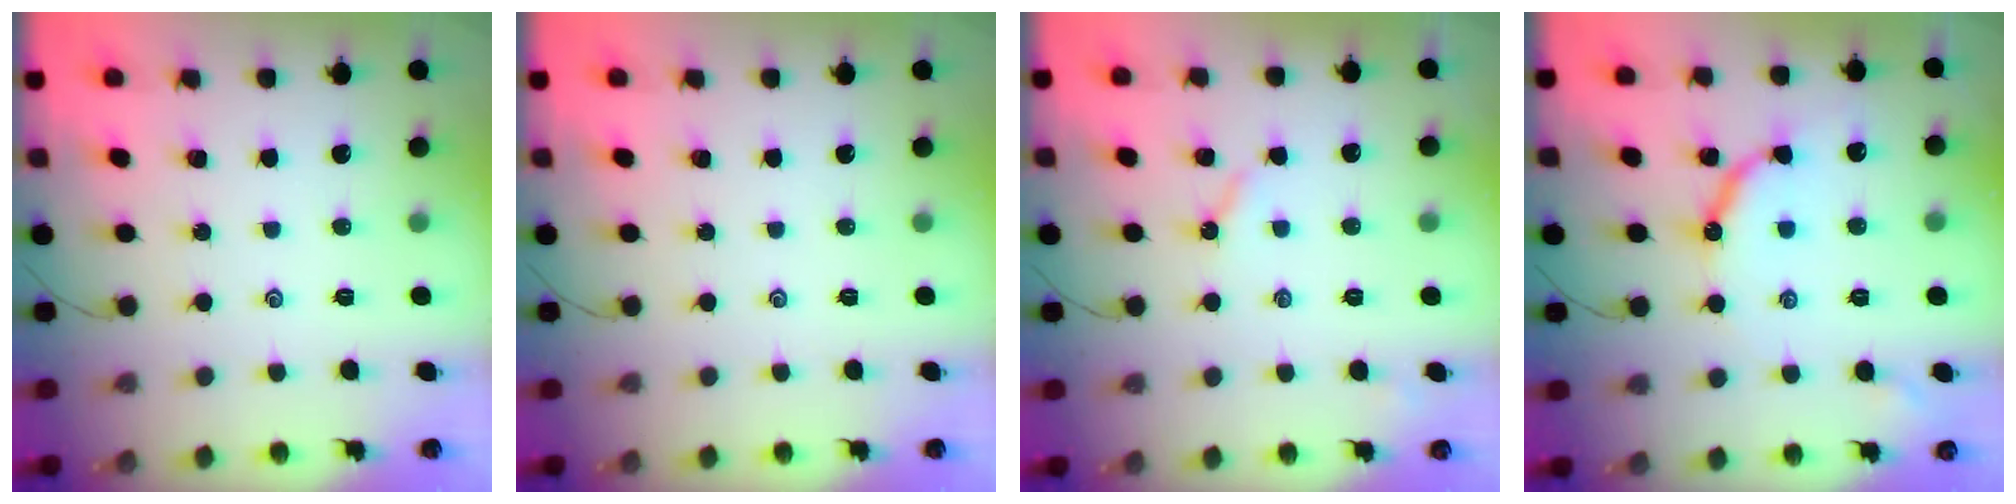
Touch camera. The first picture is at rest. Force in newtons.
{"total": 0.0}
{"total": 2.8, "press": 2.8, "slide": 0.5}
{"total": 9.0, "press": 9.0, "slide": 0.4}